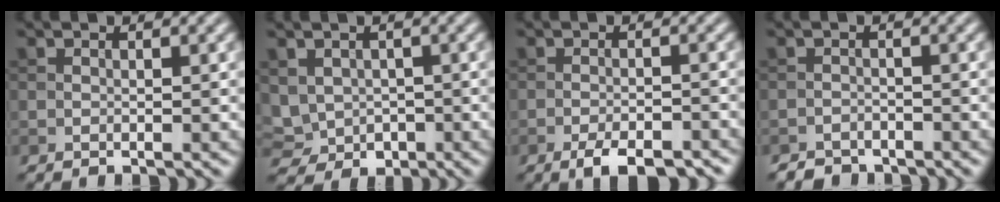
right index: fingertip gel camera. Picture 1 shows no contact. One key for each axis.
{"total": 3.4, "fx": -0.1, "fy": 3.1, "fz": 1.6, "tx": -0.037, "ty": -0.006, "tz": 0.008}
{"total": 4.5, "fx": -3.2, "fy": 1.3, "fz": 2.9, "tx": -0.049, "ty": -0.003, "tz": -0.049}
{"total": 2.1, "fx": -2.0, "fy": 0.6, "fz": 0.0, "tx": 0.006, "ty": 0.002, "tz": -0.036}